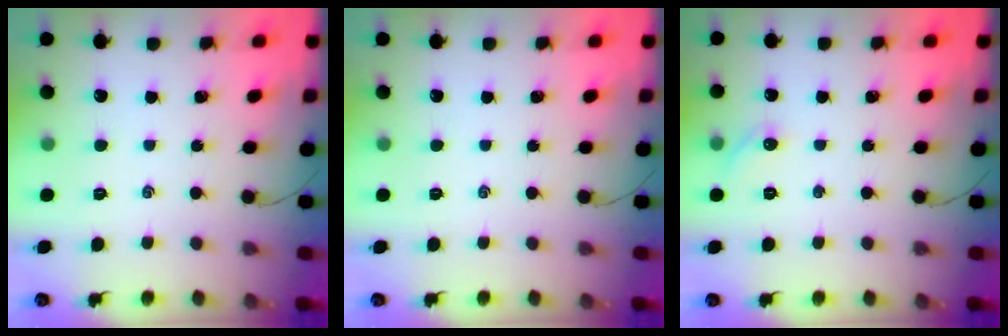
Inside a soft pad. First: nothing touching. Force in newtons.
{"total": 0.0}
{"total": 5.2, "press": 5.0, "slide": 1.4}